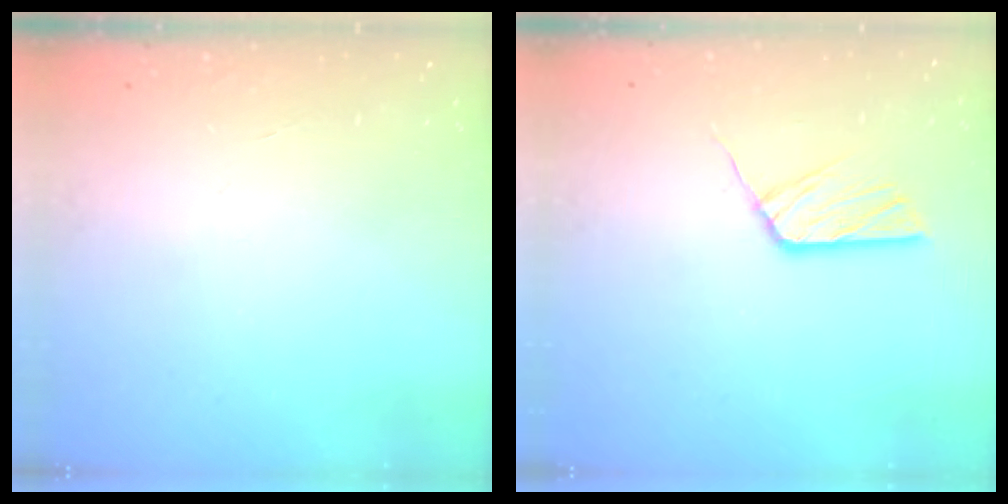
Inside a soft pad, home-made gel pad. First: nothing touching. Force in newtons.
{"total": 7.4, "press": 7.3, "slide": 0.6}